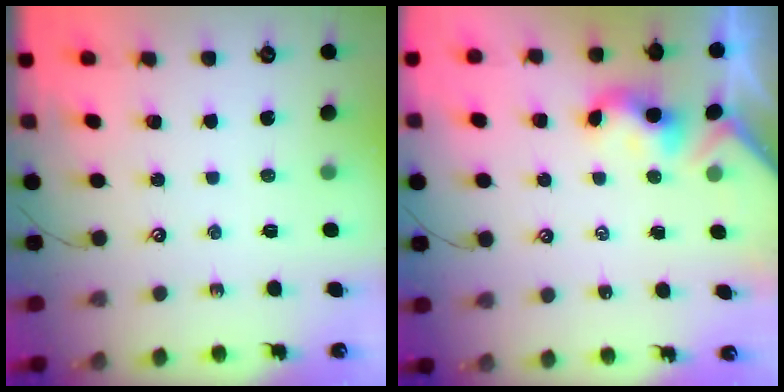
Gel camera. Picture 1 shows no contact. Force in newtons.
{"total": 2.4, "press": 2.3, "slide": 0.2}